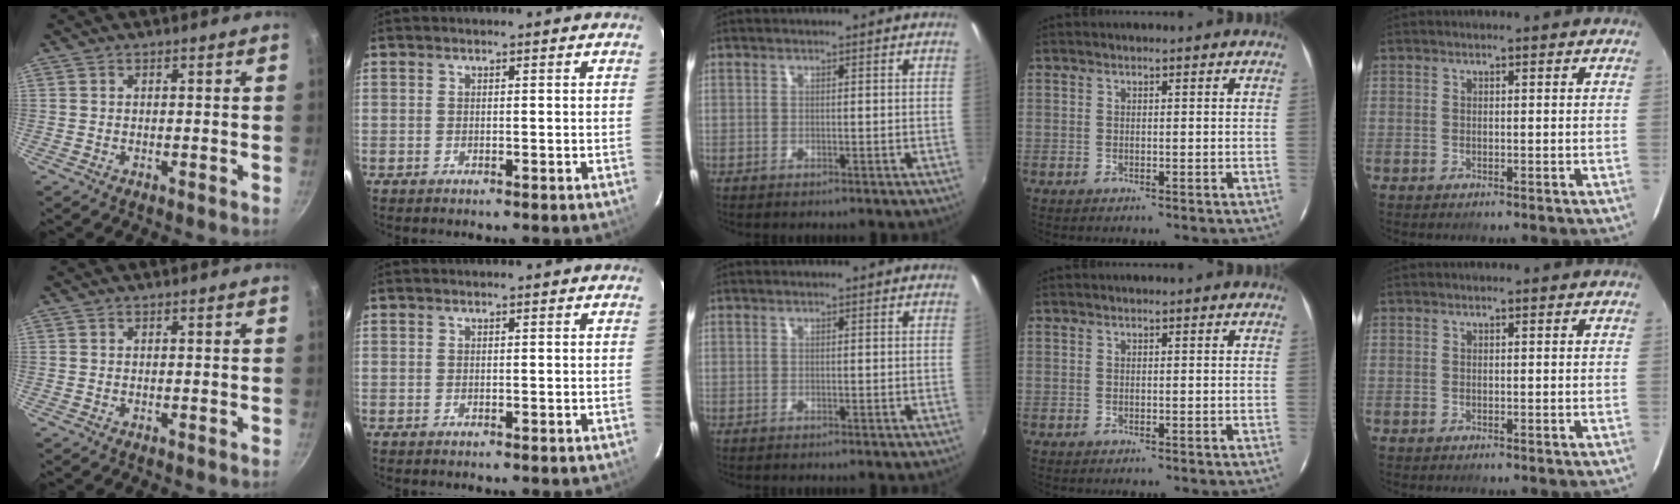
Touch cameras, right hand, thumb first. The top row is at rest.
{}